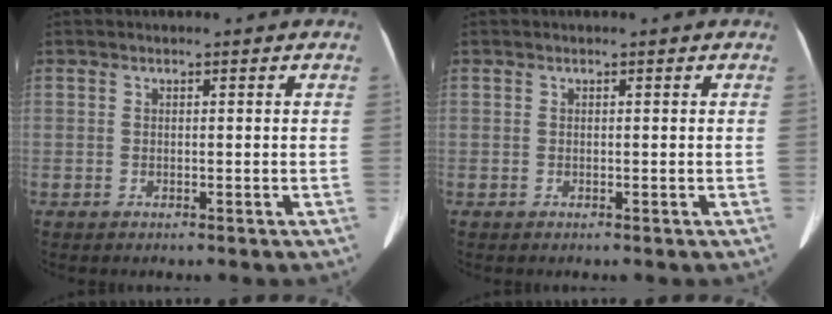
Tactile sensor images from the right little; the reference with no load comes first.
{"total": 0.0}